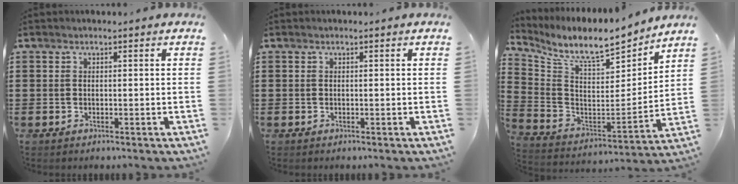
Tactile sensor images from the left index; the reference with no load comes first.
{"total": 0.0}
{"total": 9.3, "force": [8.3, 1.6, 3.9], "torque": [-0.108, -0.068, 0.138]}